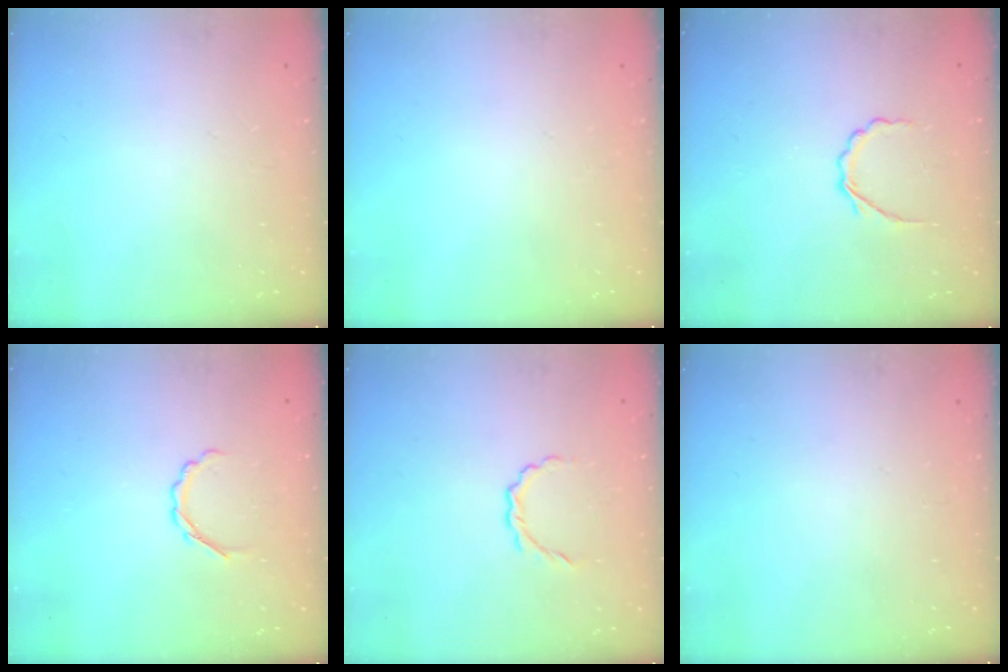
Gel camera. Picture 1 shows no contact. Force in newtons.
{"total": 0.0}
{"total": 3.6, "press": 3.4, "slide": 1.2}
{"total": 3.6, "press": 3.5, "slide": 0.9}
{"total": 3.8, "press": 3.6, "slide": 1.2}
{"total": 0.0}